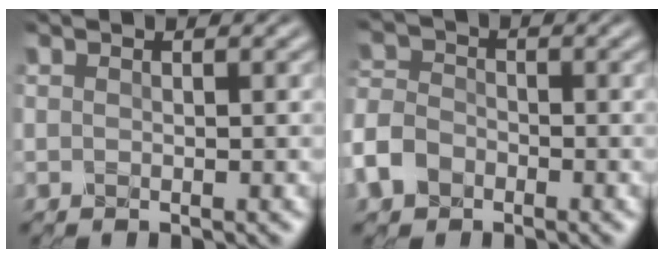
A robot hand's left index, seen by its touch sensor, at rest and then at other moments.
{"total": 4.4, "force": [-2.4, 3.1, 2.0], "torque": [-0.053, 0.000, -0.064]}